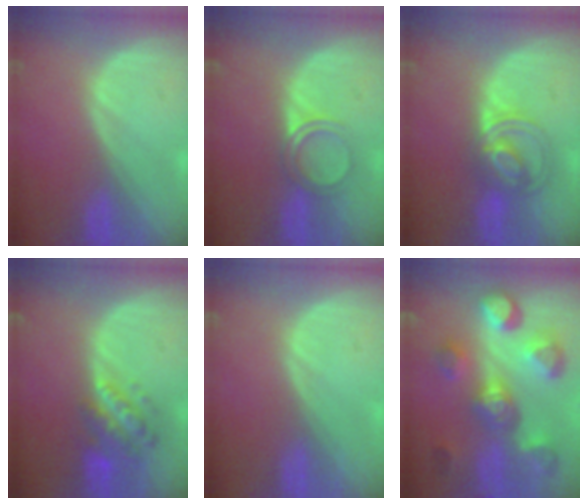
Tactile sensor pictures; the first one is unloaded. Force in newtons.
{"total": 3.6, "press": 3.3, "slide": 1.2}
{"total": 5.9, "press": 5.9, "slide": 0.9}
{"total": 6.2, "press": 6.0, "slide": 1.5}
{"total": 0.5, "press": 0.0, "slide": 0.5}
{"total": 11.0, "press": 10.0, "slide": 4.6}